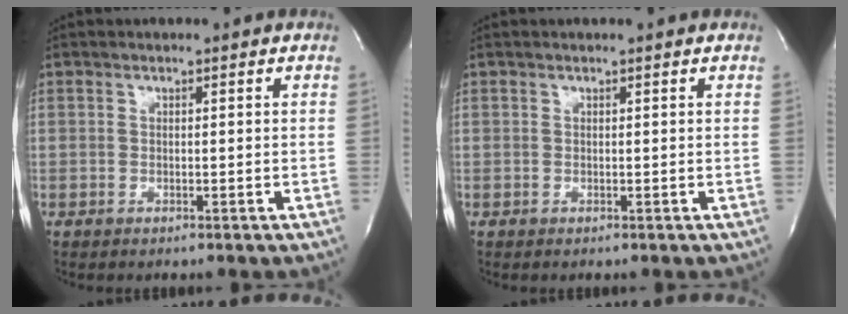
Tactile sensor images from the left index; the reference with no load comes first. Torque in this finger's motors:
{"motor_torque": [0.10, -0.05, 0.01, 0.00]}